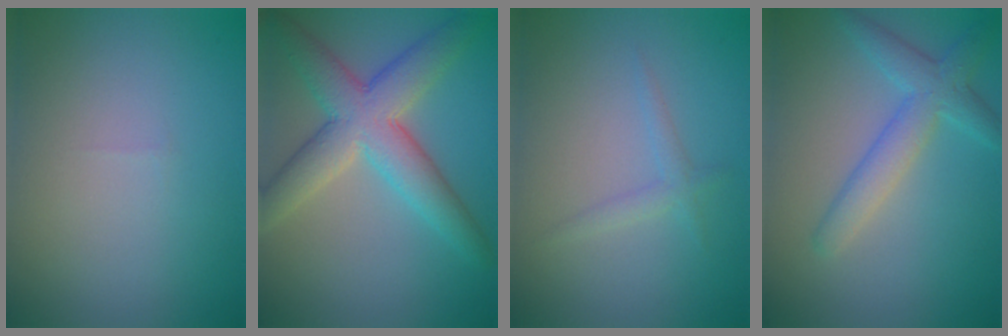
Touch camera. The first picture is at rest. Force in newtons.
{"total": 8.1, "press": 8.1, "slide": 0.2}
{"total": 1.3, "press": 1.3, "slide": 0.1}
{"total": 3.7, "press": 3.7, "slide": 0.1}